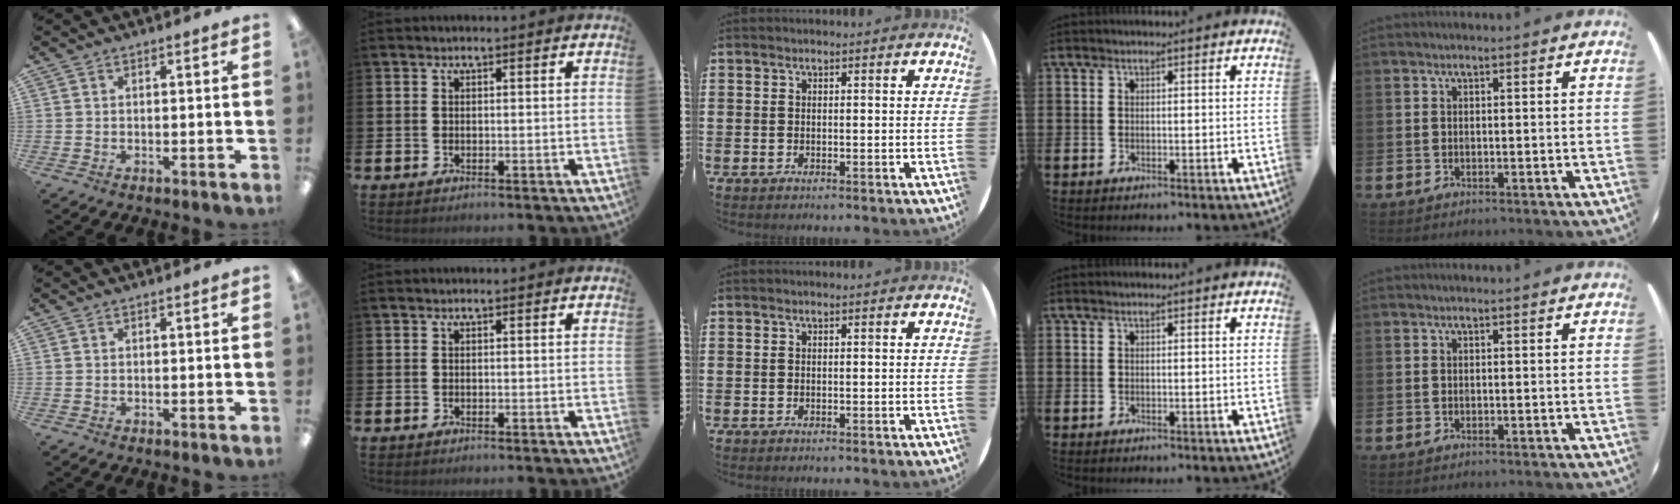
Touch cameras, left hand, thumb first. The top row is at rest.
{}